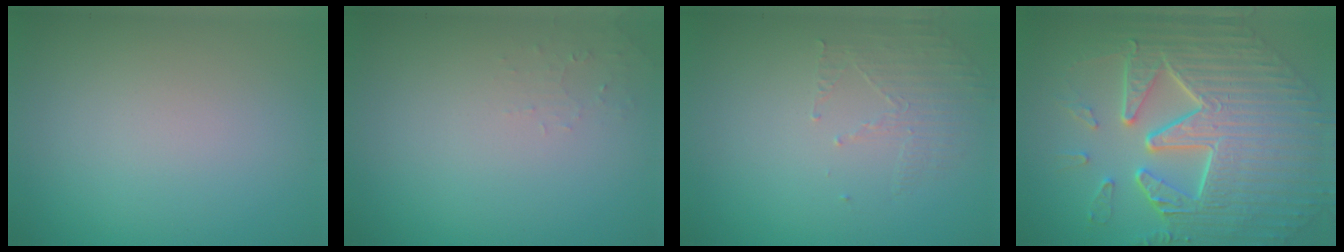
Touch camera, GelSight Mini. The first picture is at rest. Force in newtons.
{"total": 0.9, "press": 0.9, "slide": 0.2}
{"total": 1.6, "press": 0.7, "slide": 1.4}
{"total": 11.0, "press": 7.6, "slide": 7.9}